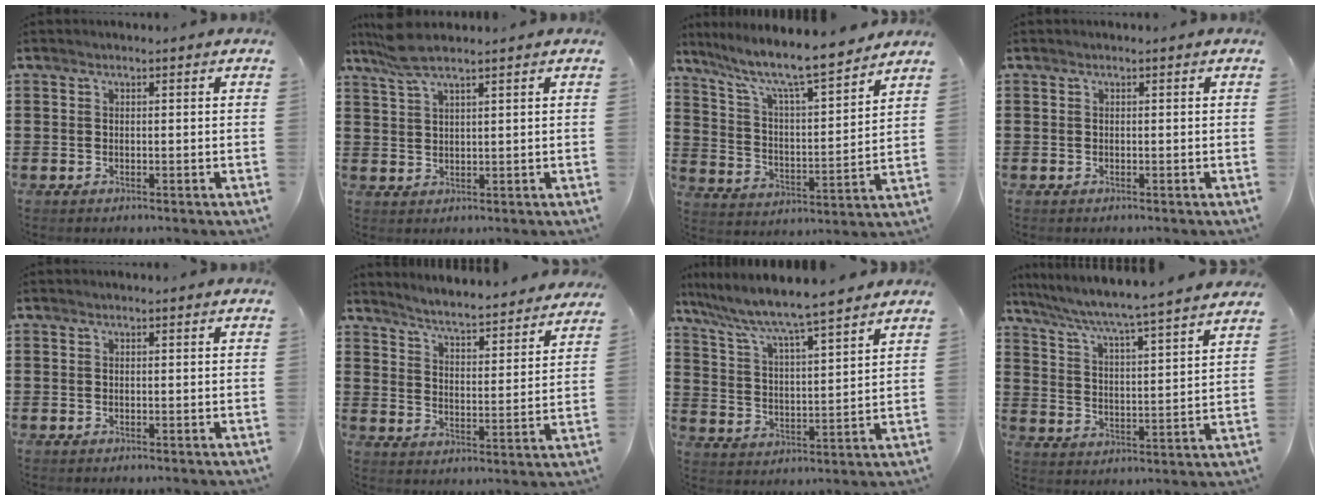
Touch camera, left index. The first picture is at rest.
{"total": 4.7, "force": [3.4, 0.5, 3.1], "torque": [-0.068, 0.002, 0.064]}
{"total": 8.4, "force": [7.1, 0.7, 4.4], "torque": [-0.115, -0.049, 0.116]}
{"total": 0.0}
{"total": 0.0}
{"total": 4.4, "force": [4.3, -0.4, 0.4], "torque": [-0.029, -0.034, 0.073]}
{"total": 6.1, "force": [5.6, -0.4, 2.5], "torque": [-0.074, -0.040, 0.088]}
{"total": 4.7, "force": [4.2, -0.9, 2.0], "torque": [-0.060, -0.044, 0.060]}